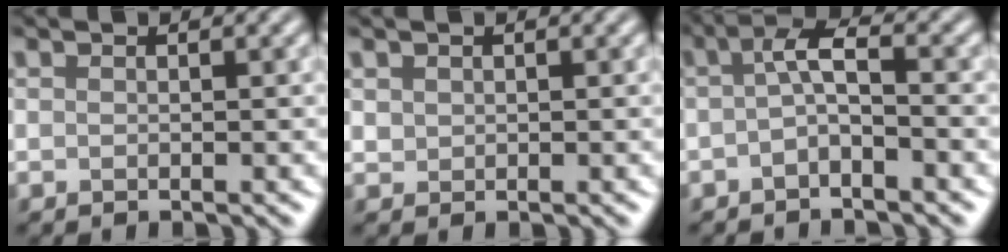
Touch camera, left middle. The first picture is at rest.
{"total": 0.8, "force": [0.4, 0.7, 0.2], "torque": [-0.006, -0.002, 0.012]}
{"total": 2.6, "force": [-0.8, 0.7, 2.4], "torque": [-0.047, 0.006, -0.020]}